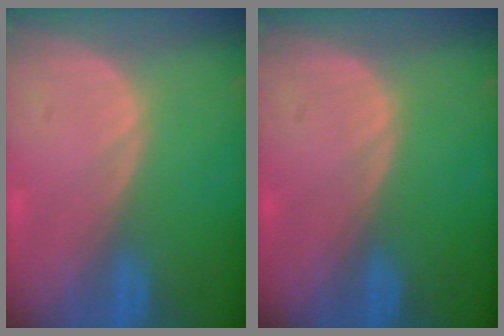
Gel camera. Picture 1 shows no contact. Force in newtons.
{"total": 0.0}